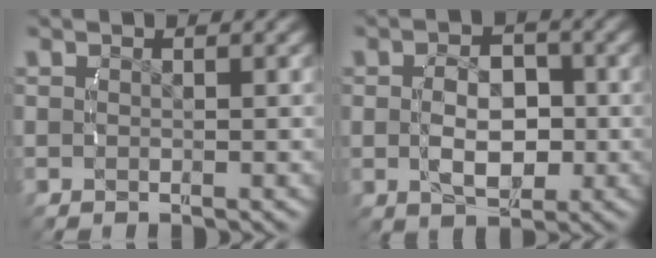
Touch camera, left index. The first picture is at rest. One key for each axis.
{"total": 4.7, "fx": -0.3, "fy": 2.9, "fz": 3.7, "tx": -0.053, "ty": -0.004, "tz": -0.003}